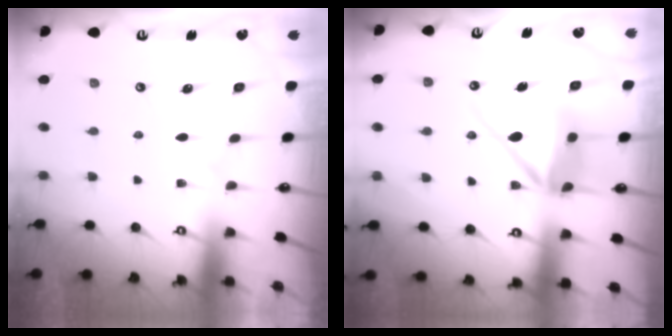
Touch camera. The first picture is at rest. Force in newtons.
{"total": 10.6, "press": 10.5, "slide": 1.6}